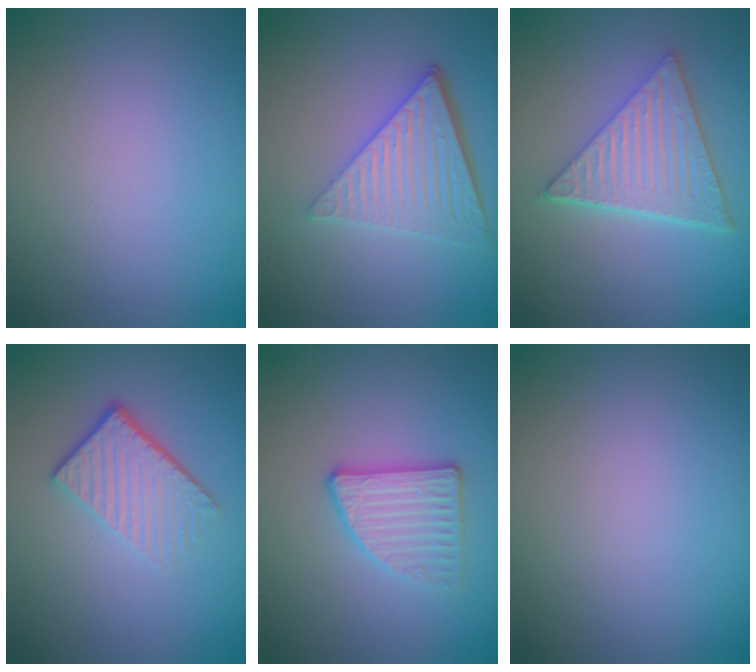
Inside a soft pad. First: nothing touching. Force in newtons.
{"total": 6.3, "press": 4.2, "slide": 4.6}
{"total": 6.1, "press": 4.5, "slide": 4.1}
{"total": 4.1, "press": 2.8, "slide": 3.0}
{"total": 2.9, "press": 2.8, "slide": 0.7}
{"total": 0.0}